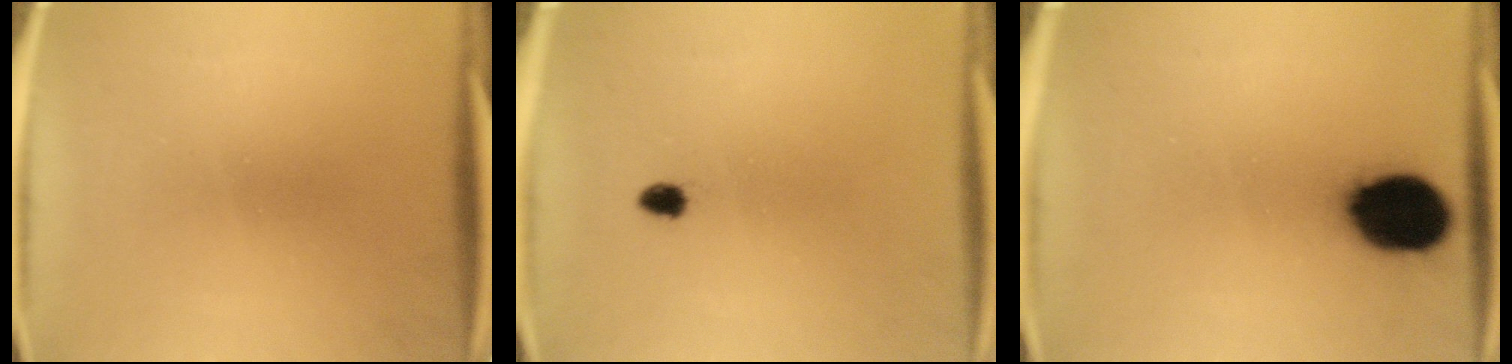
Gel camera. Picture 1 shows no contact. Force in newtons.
{"total": 1.4}
{"total": 15.5}